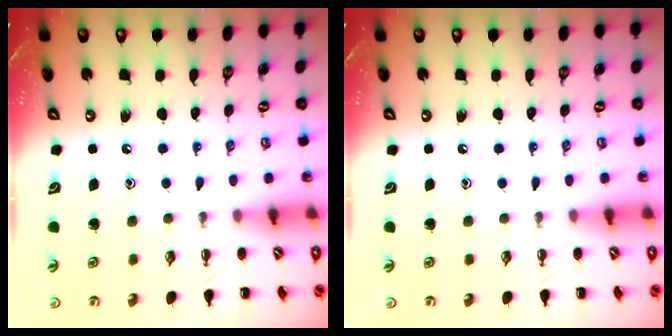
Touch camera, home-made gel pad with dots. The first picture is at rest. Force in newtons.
{"total": 0.0}